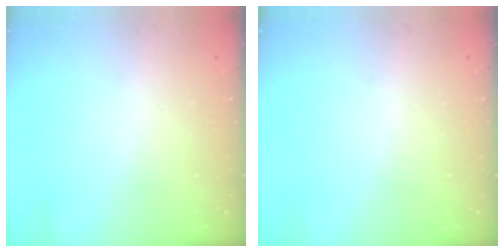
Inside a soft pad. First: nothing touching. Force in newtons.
{"total": 0.0}